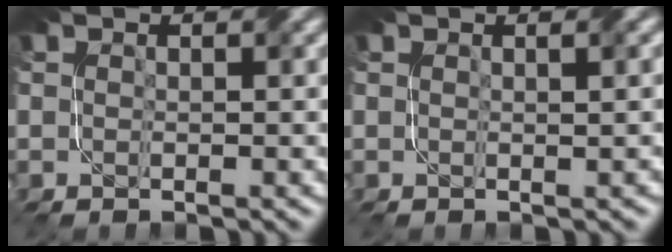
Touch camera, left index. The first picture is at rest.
{"total": 1.9, "force": [0.6, 0.6, 1.7], "torque": [-0.015, 0.004, -0.003]}